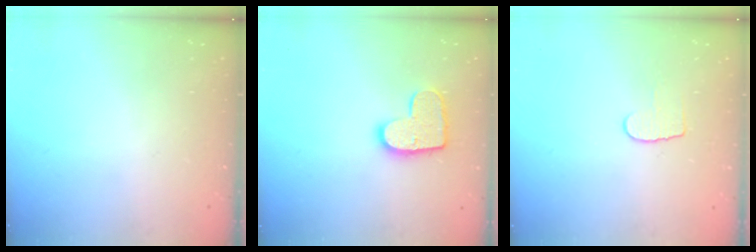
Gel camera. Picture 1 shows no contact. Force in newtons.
{"total": 11.8, "press": 11.7, "slide": 0.6}
{"total": 5.7, "press": 5.6, "slide": 0.5}